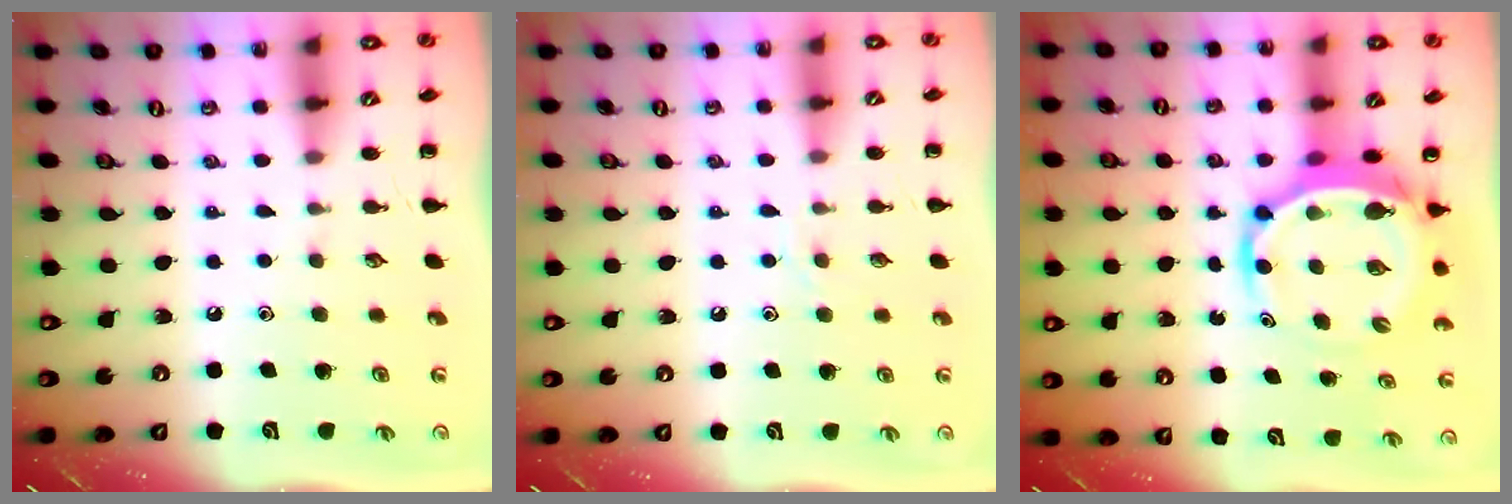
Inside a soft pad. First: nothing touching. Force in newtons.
{"total": 6.2, "press": 6.0, "slide": 1.2}
{"total": 7.0, "press": 6.7, "slide": 2.1}